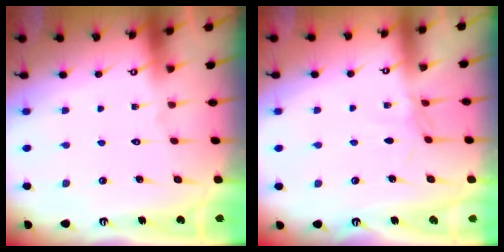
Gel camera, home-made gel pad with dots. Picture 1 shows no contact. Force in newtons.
{"total": 2.6, "press": 2.5, "slide": 0.5}